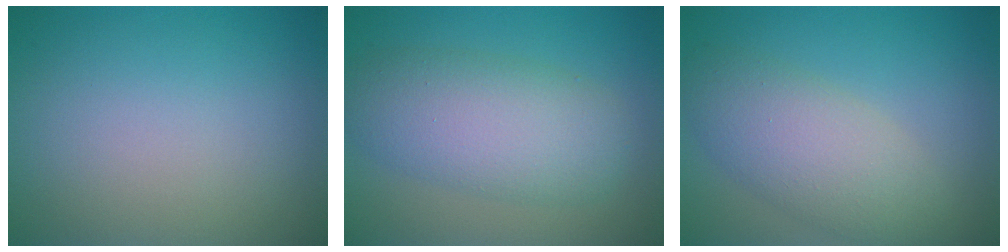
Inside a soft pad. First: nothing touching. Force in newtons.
{"total": 6.6, "press": 6.6, "slide": 0.1}
{"total": 5.4, "press": 5.4, "slide": 0.1}